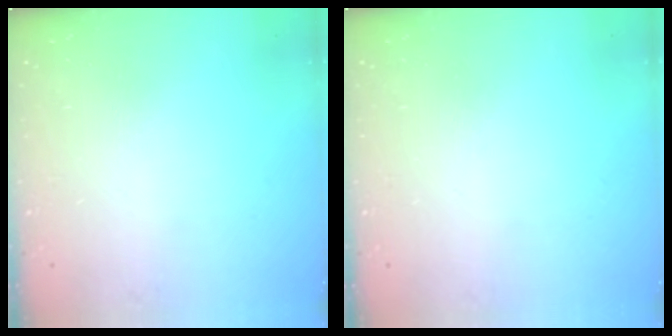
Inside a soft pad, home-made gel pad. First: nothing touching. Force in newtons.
{"total": 0.0}